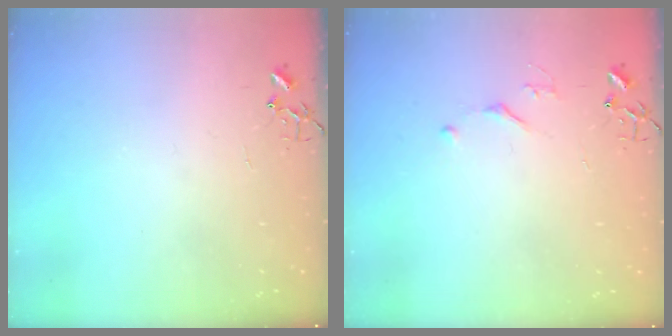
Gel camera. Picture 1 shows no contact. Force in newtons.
{"total": 3.9, "press": 3.9, "slide": 0.5}